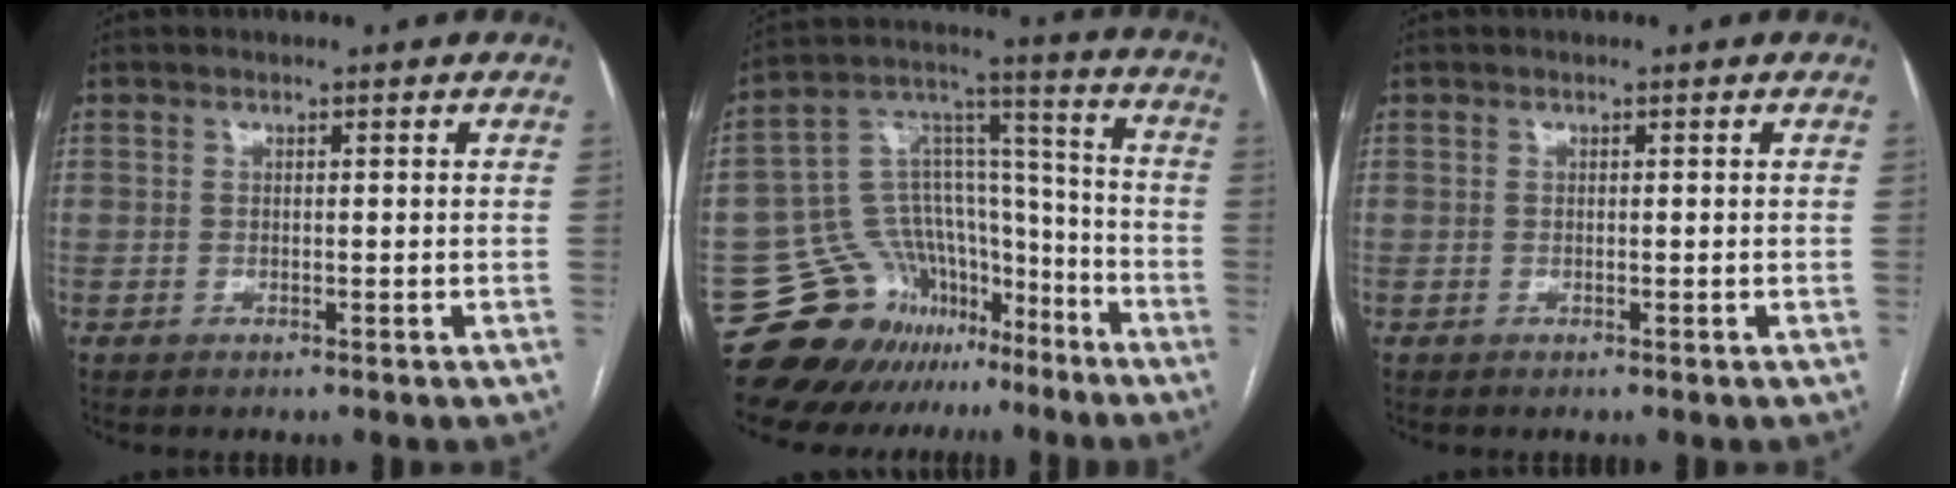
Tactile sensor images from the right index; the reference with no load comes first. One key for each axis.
{"total": 16.6, "fx": -12.0, "fy": 10.3, "fz": 5.1, "tx": -0.078, "ty": 0.092, "tz": -0.193}
{"total": 0.0}